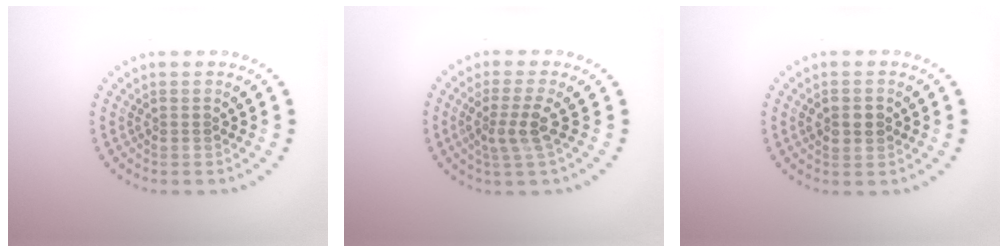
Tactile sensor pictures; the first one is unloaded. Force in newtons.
{"total": 2.6, "press": 2.0, "slide": 1.7}
{"total": 2.6, "press": 2.6, "slide": 0.1}